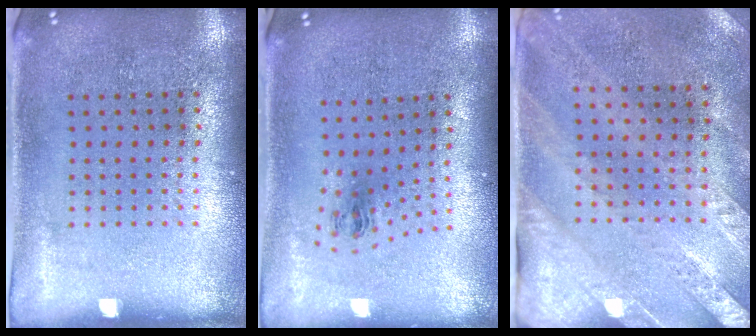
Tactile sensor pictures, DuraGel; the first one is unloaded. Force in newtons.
{"total": 1.1, "press": 0.4, "slide": 1.0}
{"total": 2.5, "press": 2.1, "slide": 1.3}